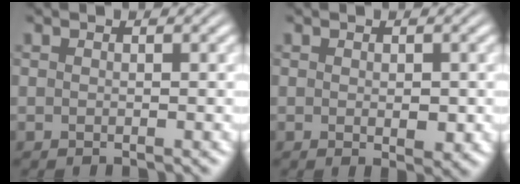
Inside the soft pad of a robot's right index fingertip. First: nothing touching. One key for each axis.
{"total": 1.8, "fx": -0.3, "fy": 0.8, "fz": 1.5, "tx": -0.019, "ty": -0.012, "tz": 0.000}